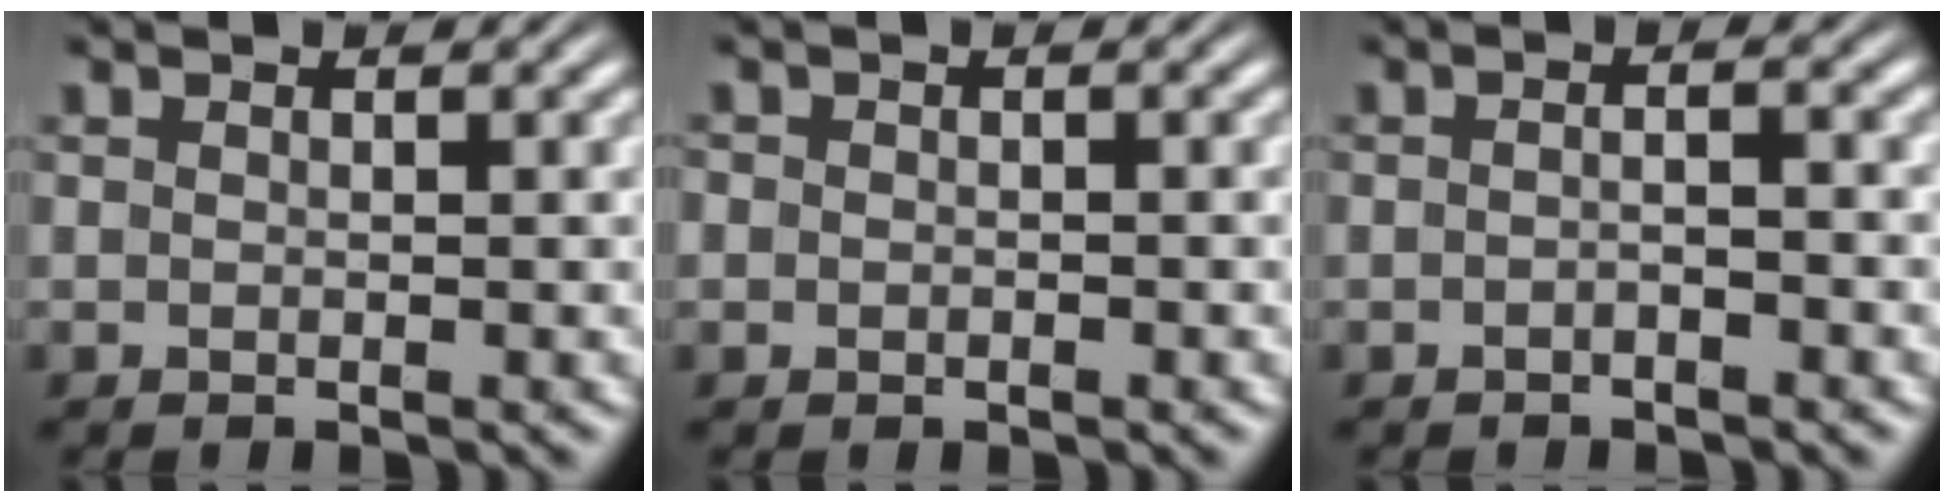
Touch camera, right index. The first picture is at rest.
{"total": 1.1, "force": [-0.3, 1.0, 0.3], "torque": [-0.016, -0.005, -0.006]}
{"total": 1.3, "force": [-0.9, 0.2, 1.0], "torque": [-0.013, 0.003, -0.020]}